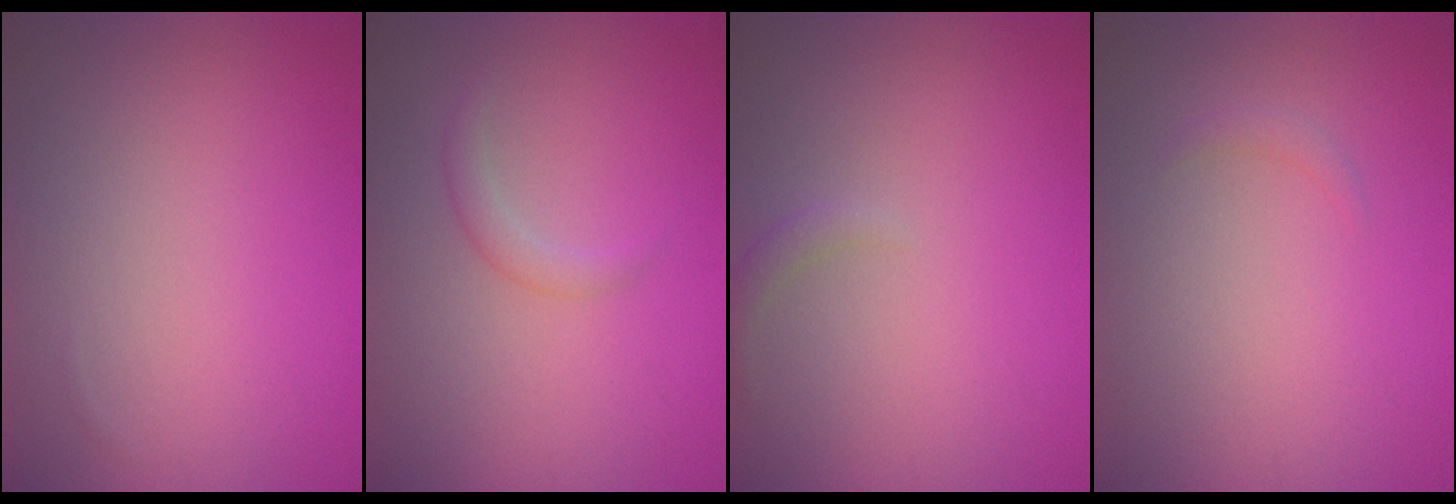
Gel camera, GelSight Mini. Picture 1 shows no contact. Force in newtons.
{"total": 1.4, "press": 1.4, "slide": 0.0}
{"total": 1.0, "press": 1.0, "slide": 0.1}
{"total": 0.7, "press": 0.7, "slide": 0.1}